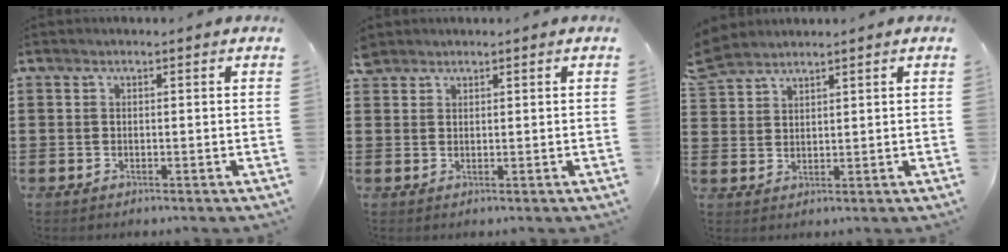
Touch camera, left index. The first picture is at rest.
{"total": 1.8, "force": [1.7, 0.7, 0.1], "torque": [-0.007, 0.003, 0.034]}
{"total": 3.7, "force": [3.4, 1.3, 0.8], "torque": [-0.028, -0.002, 0.066]}